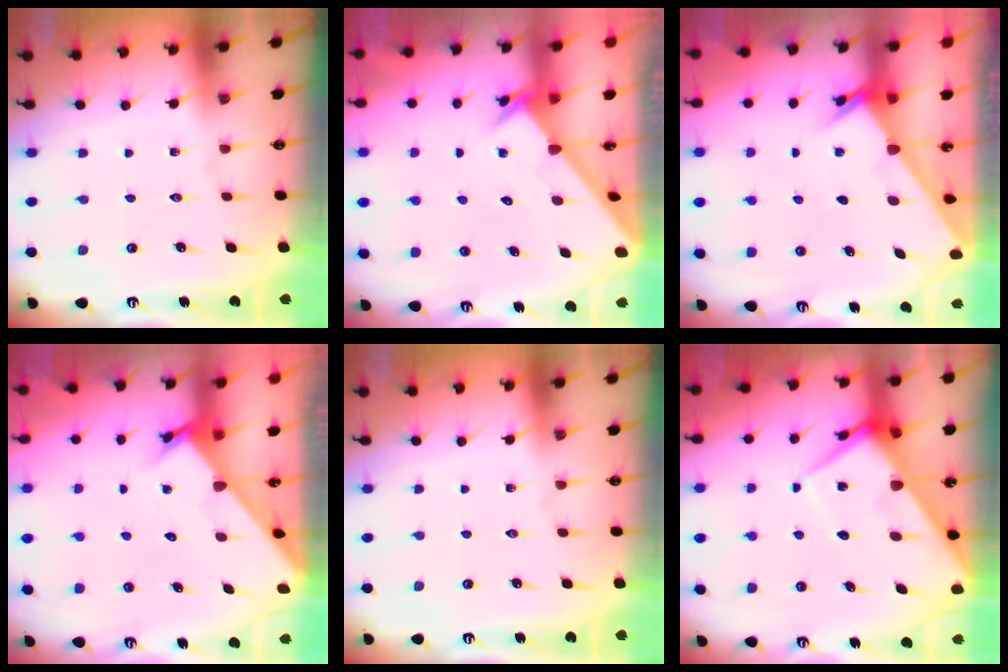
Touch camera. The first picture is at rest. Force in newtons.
{"total": 2.4, "press": 2.4, "slide": 0.2}
{"total": 2.4, "press": 2.4, "slide": 0.2}
{"total": 2.2, "press": 2.2, "slide": 0.1}
{"total": 0.0}
{"total": 8.5, "press": 8.4, "slide": 0.6}